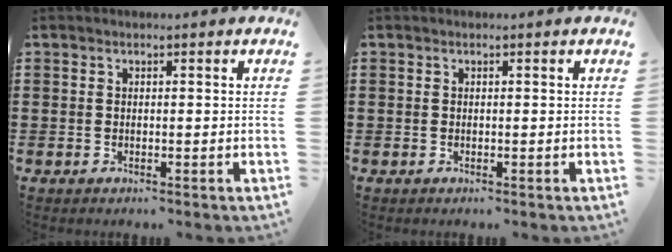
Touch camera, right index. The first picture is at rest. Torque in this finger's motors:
{"motor_torque": [0.00, 0.00, 0.01, -0.01]}